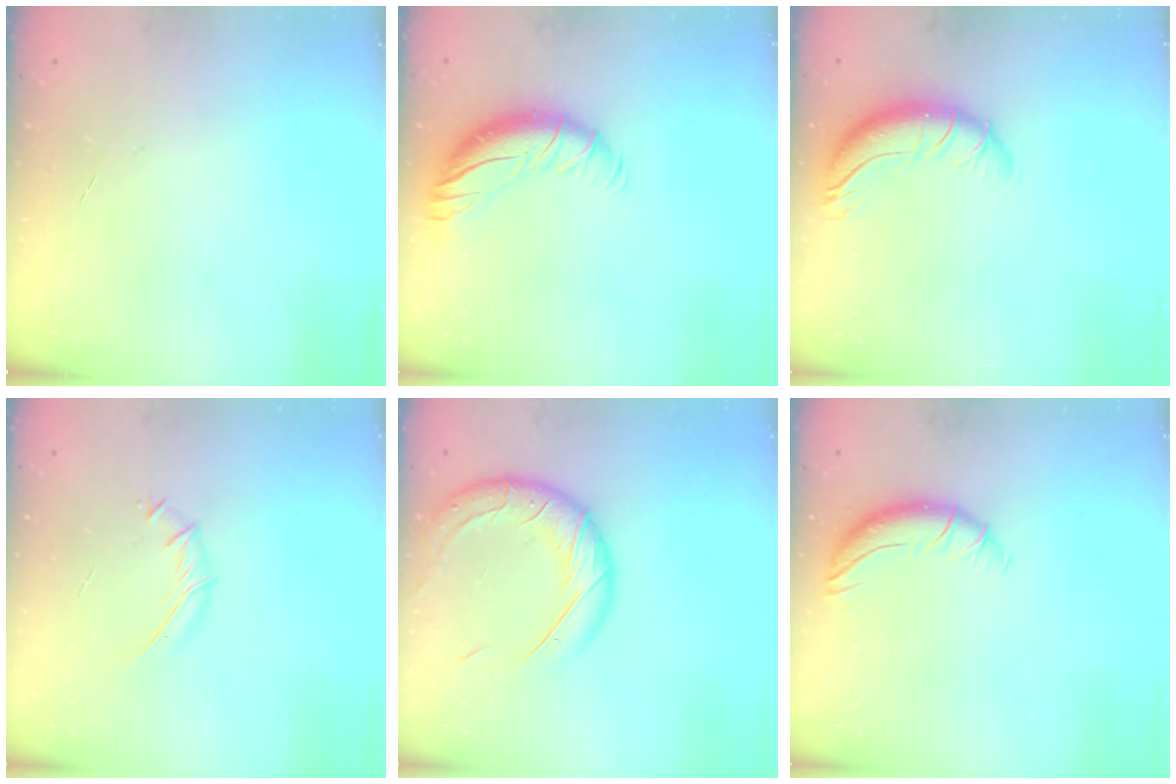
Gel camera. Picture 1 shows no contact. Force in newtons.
{"total": 11.5, "press": 11.4, "slide": 1.7}
{"total": 9.9, "press": 9.6, "slide": 2.1}
{"total": 5.5, "press": 5.3, "slide": 1.5}
{"total": 17.6, "press": 17.4, "slide": 2.5}
{"total": 6.9, "press": 6.8, "slide": 1.4}